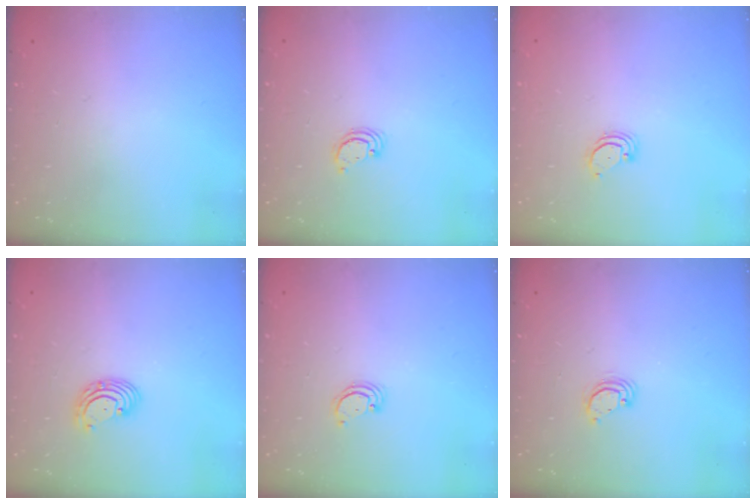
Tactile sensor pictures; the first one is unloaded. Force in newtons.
{"total": 2.6, "press": 2.6, "slide": 0.2}
{"total": 2.2, "press": 2.2, "slide": 0.3}
{"total": 3.2, "press": 3.2, "slide": 0.2}
{"total": 1.7, "press": 1.7, "slide": 0.1}
{"total": 3.2, "press": 3.2, "slide": 0.2}